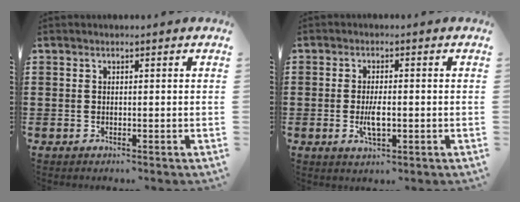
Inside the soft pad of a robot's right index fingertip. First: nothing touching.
{"total": 4.1, "force": [-0.8, 1.4, 3.7], "torque": [-0.073, -0.001, -0.015]}